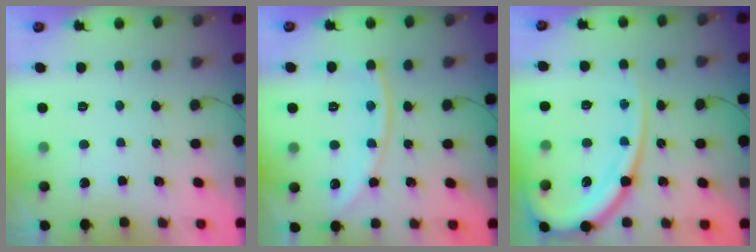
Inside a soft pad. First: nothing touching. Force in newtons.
{"total": 11.3, "press": 11.2, "slide": 1.5}
{"total": 15.5, "press": 15.4, "slide": 1.4}